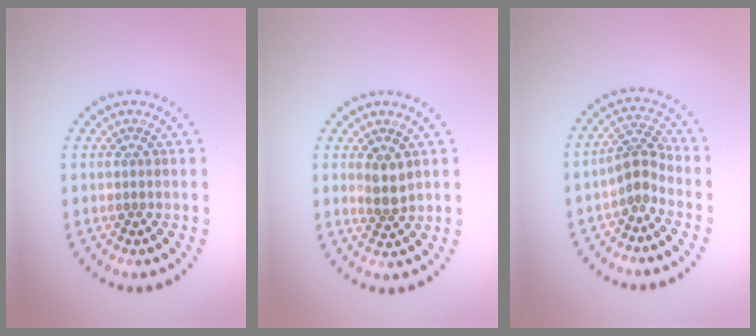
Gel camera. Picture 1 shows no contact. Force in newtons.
{"total": 1.9, "press": 1.6, "slide": 1.0}
{"total": 2.2, "press": 1.7, "slide": 1.5}